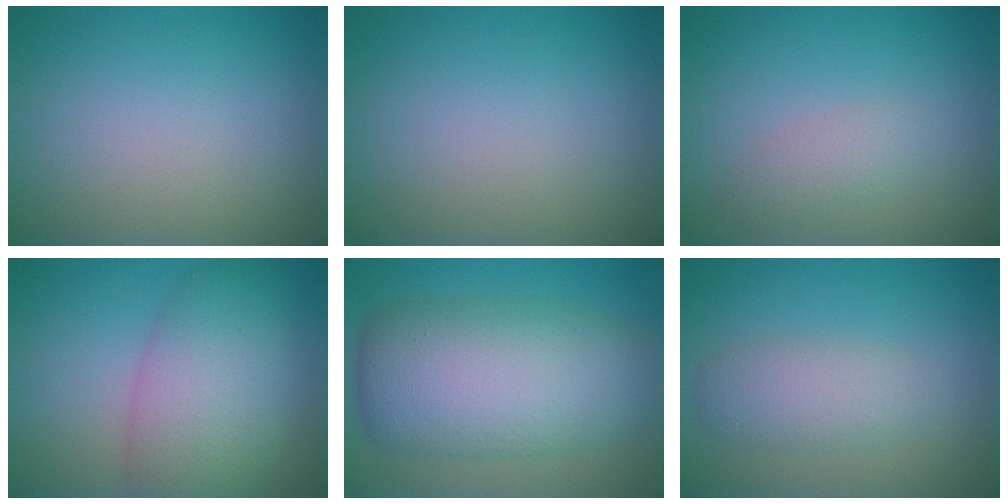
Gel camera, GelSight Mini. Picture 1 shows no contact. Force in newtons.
{"total": 0.0}
{"total": 1.6, "press": 1.6, "slide": 0.1}
{"total": 7.4, "press": 7.4, "slide": 0.3}
{"total": 10.7, "press": 10.7, "slide": 0.4}
{"total": 2.9, "press": 2.9, "slide": 0.0}